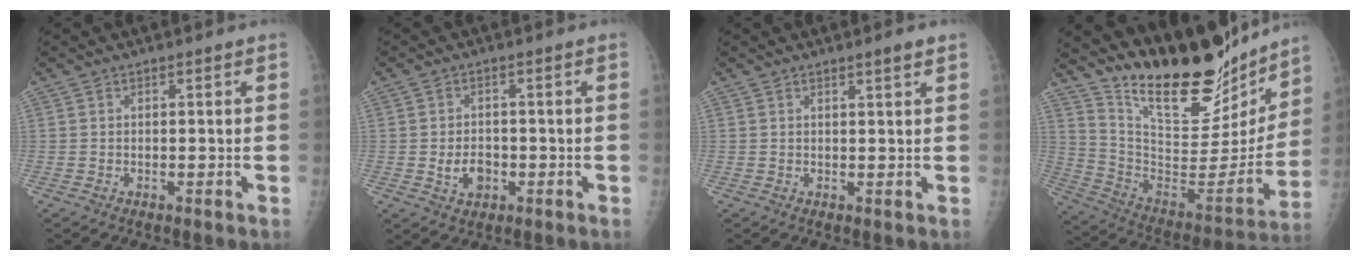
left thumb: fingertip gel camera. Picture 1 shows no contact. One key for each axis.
{"total": 4.3, "fx": -1.0, "fy": 3.2, "fz": 2.6, "tx": -0.033, "ty": 0.004, "tz": -0.012}
{"total": 1.8, "fx": 1.3, "fy": 0.0, "fz": 1.3, "tx": -0.019, "ty": -0.008, "tz": 0.020}
{"total": 26.5, "fx": 20.9, "fy": 9.1, "fz": 13.6, "tx": -0.181, "ty": -0.111, "tz": 0.338}